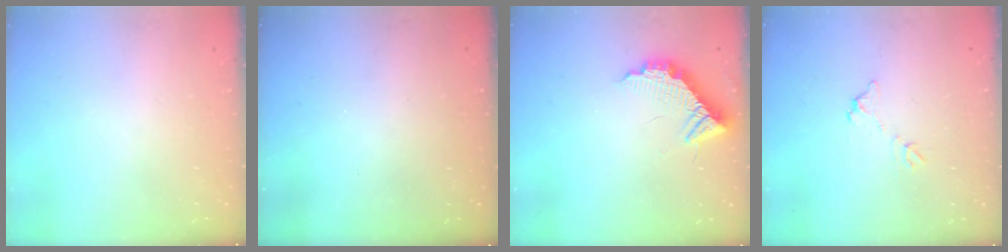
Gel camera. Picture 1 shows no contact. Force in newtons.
{"total": 3.1, "press": 3.1, "slide": 0.1}
{"total": 11.6, "press": 11.6, "slide": 0.8}
{"total": 5.6, "press": 5.6, "slide": 0.3}